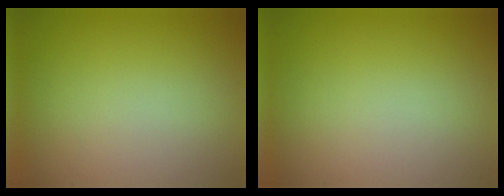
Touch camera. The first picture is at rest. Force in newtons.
{"total": 0.0}